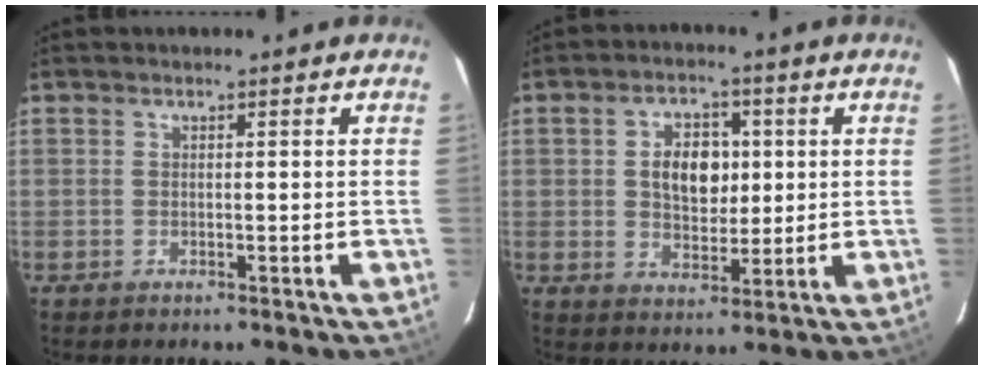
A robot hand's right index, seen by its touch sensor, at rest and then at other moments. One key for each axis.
{"total": 8.1, "fx": 1.2, "fy": 5.5, "fz": 5.8, "tx": -0.103, "ty": 0.015, "tz": 0.026}